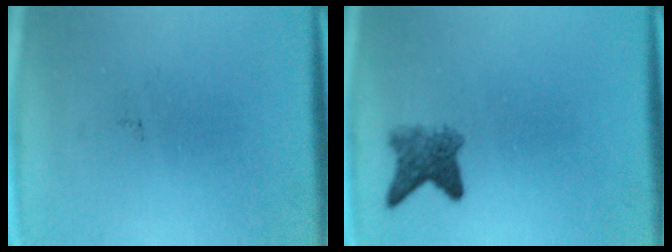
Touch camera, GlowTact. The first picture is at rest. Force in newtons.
{"total": 3.7}